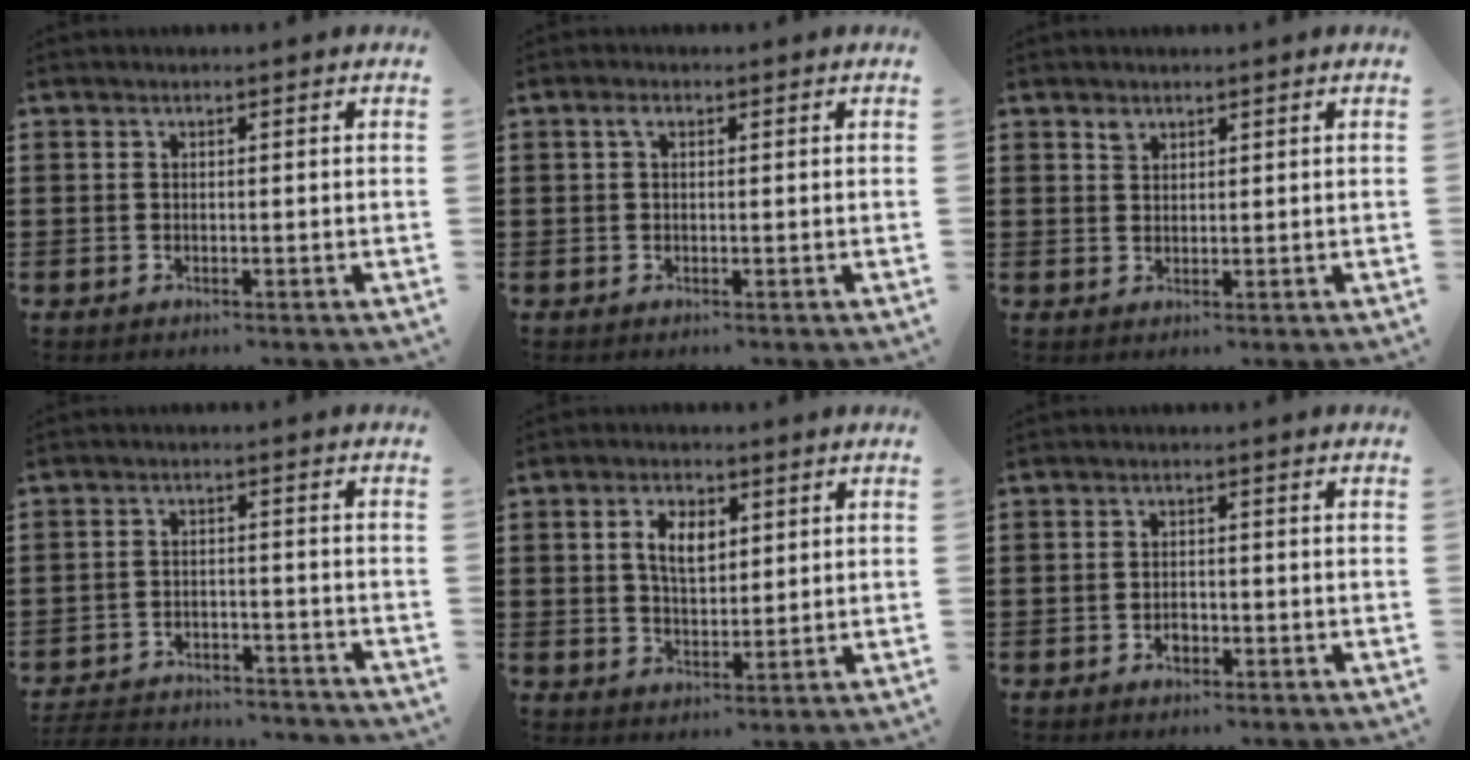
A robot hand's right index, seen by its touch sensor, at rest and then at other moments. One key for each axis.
{"total": 1.4, "fx": 0.3, "fy": 0.8, "fz": 1.1, "tx": -0.025, "ty": 0.007, "tz": 0.005}
{"total": 1.5, "fx": 1.2, "fy": 0.9, "fz": 0.3, "tx": -0.007, "ty": 0.002, "tz": 0.024}
{"total": 4.1, "fx": -4.0, "fy": 0.3, "fz": 0.5, "tx": -0.019, "ty": -0.003, "tz": -0.085}
{"total": 4.9, "fx": 1.5, "fy": 2.7, "fz": 3.8, "tx": -0.074, "ty": 0.008, "tz": 0.024}
{"total": 1.7, "fx": -0.9, "fy": 1.1, "fz": 1.0, "tx": -0.020, "ty": 0.001, "tz": -0.017}